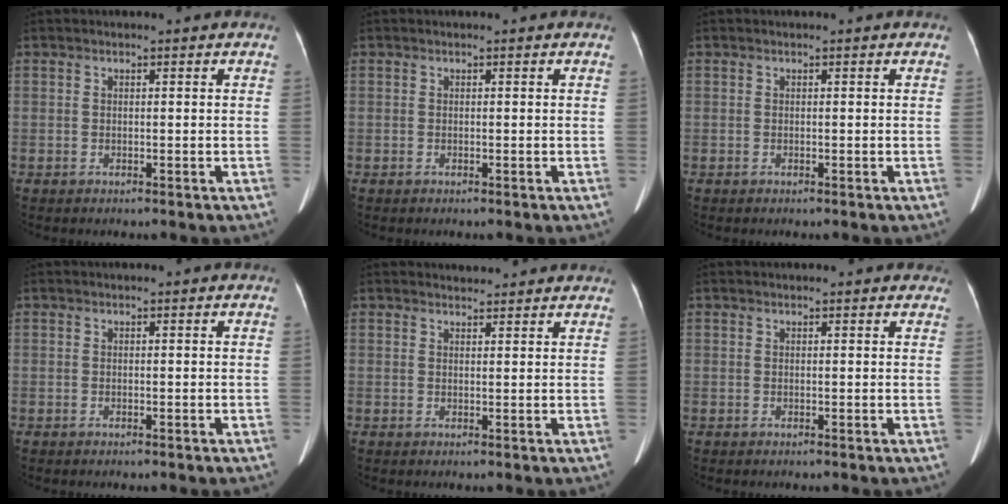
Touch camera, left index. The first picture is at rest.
{"total": 0.0}
{"total": 0.0}
{"total": 0.0}
{"total": 3.6, "force": [3.6, 0.7, 0.3], "torque": [-0.010, 0.019, 0.042]}
{"total": 4.9, "force": [4.4, 1.6, 1.7], "torque": [-0.012, 0.022, 0.040]}